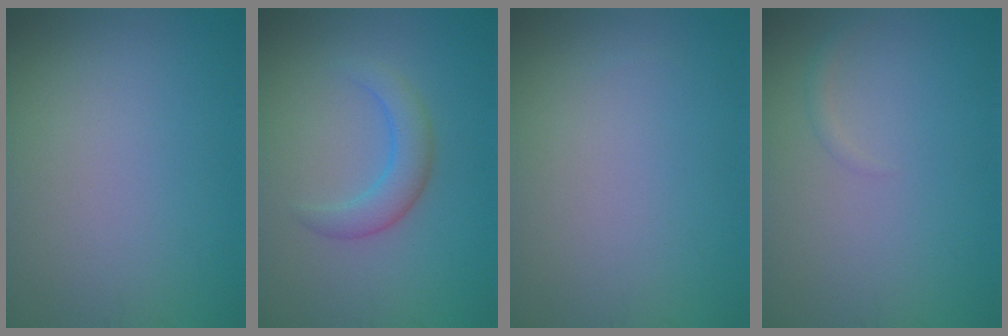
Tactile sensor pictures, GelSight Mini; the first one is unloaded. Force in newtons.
{"total": 2.8, "press": 2.8, "slide": 0.3}
{"total": 0.0}
{"total": 0.7, "press": 0.7, "slide": 0.1}